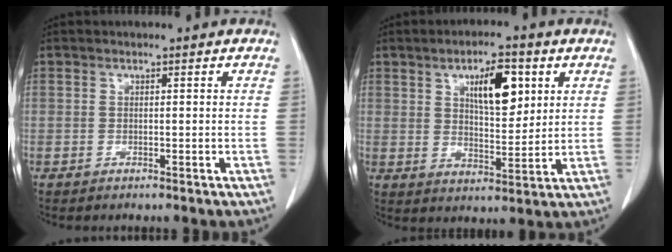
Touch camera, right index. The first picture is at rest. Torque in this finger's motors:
{"motor_torque": [1.18, 0.59, 0.46, 0.13]}